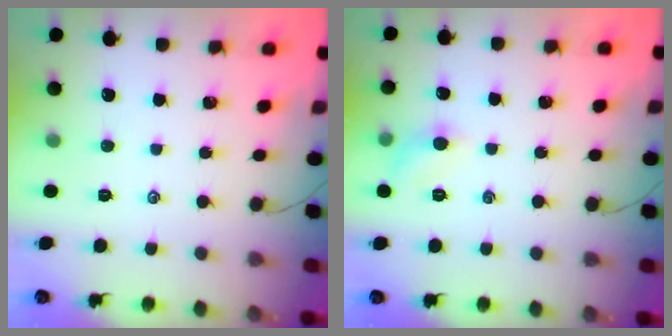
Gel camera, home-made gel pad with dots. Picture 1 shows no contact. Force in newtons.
{"total": 6.4, "press": 6.3, "slide": 1.4}